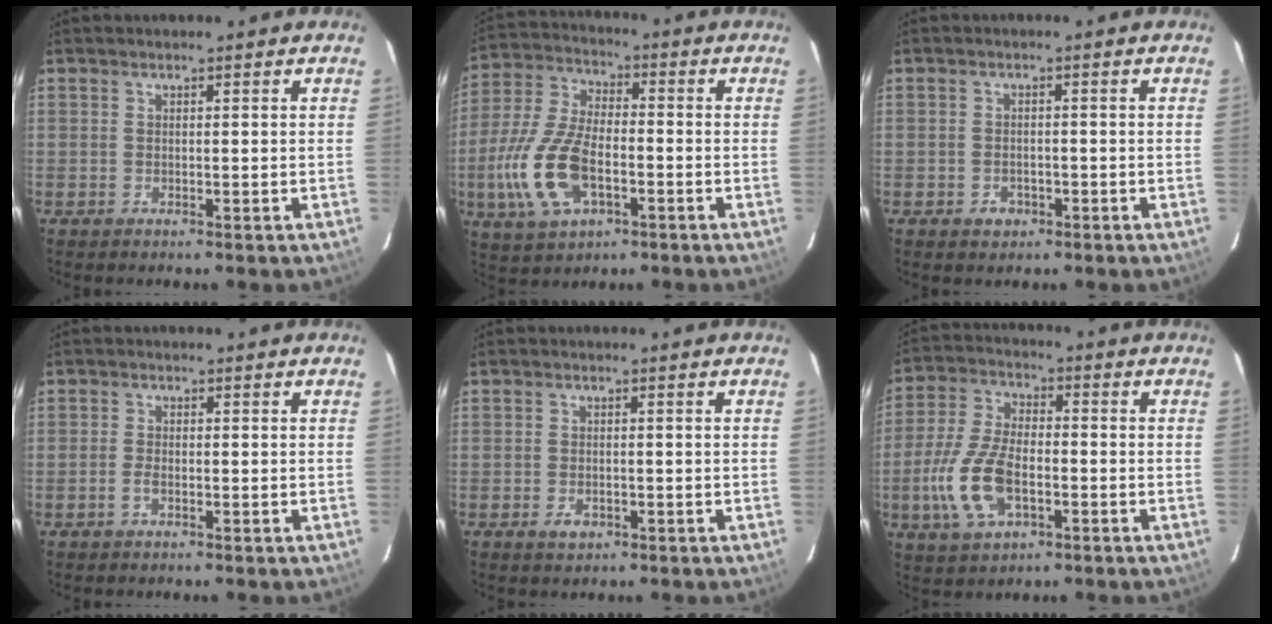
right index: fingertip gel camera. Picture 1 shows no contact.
{"total": 15.4, "force": [-4.7, 7.7, 12.5], "torque": [-0.284, -0.003, -0.086]}
{"total": 2.4, "force": [-1.2, 1.9, 0.8], "torque": [-0.014, 0.002, -0.012]}
{"total": 1.6, "force": [-0.7, 0.7, 1.2], "torque": [-0.029, 0.000, -0.014]}
{"total": 2.3, "force": [-1.0, 1.5, 1.4], "torque": [-0.024, -0.002, -0.014]}
{"total": 12.9, "force": [-3.8, 6.7, 10.4], "torque": [-0.232, 0.000, -0.068]}